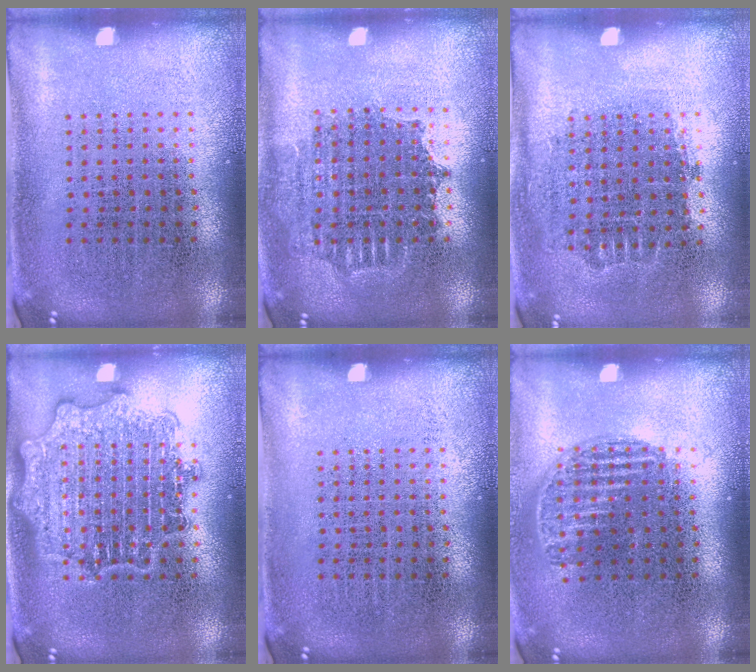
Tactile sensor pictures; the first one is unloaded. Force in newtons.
{"total": 1.4, "press": 1.2, "slide": 0.7}
{"total": 0.7, "press": 0.6, "slide": 0.3}
{"total": 3.0, "press": 3.0, "slide": 0.5}
{"total": 0.0}
{"total": 1.0, "press": 0.9, "slide": 0.5}